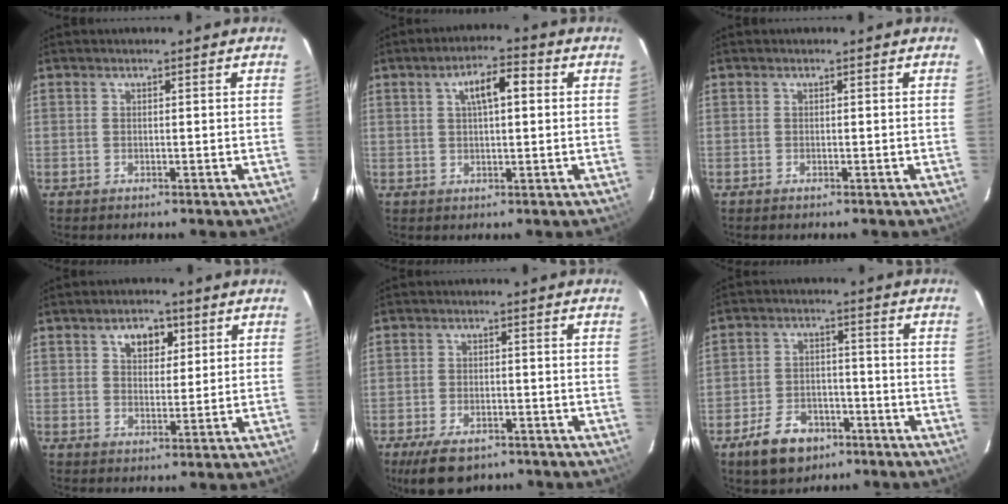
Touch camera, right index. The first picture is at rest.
{"total": 6.2, "force": [1.7, 2.2, 5.5], "torque": [-0.092, 0.016, 0.031]}
{"total": 0.0}
{"total": 5.4, "force": [2.5, 3.5, 3.2], "torque": [-0.048, 0.012, 0.042]}
{"total": 9.0, "force": [-6.3, 4.2, 4.7], "torque": [-0.111, -0.010, -0.102]}
{"total": 9.9, "force": [-6.1, 6.4, 4.5], "torque": [-0.114, 0.015, -0.089]}